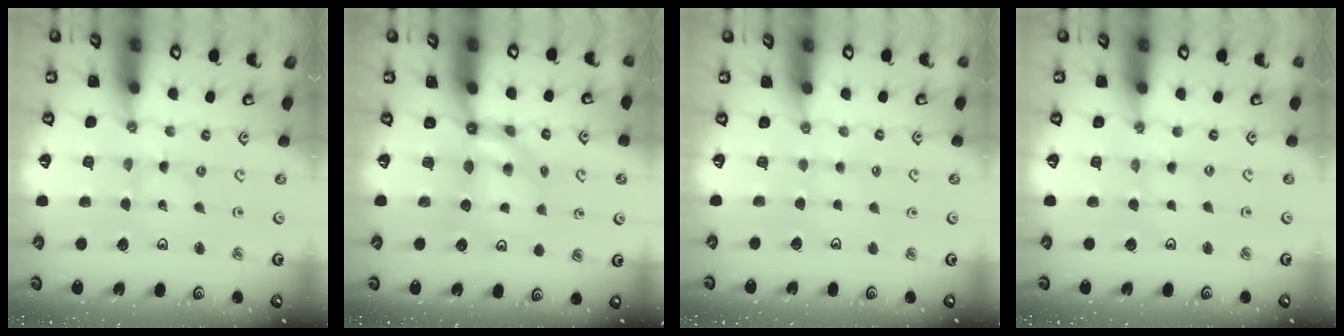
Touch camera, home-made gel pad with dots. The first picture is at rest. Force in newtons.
{"total": 6.1, "press": 6.1, "slide": 0.2}
{"total": 1.1, "press": 1.1, "slide": 0.3}
{"total": 0.0}